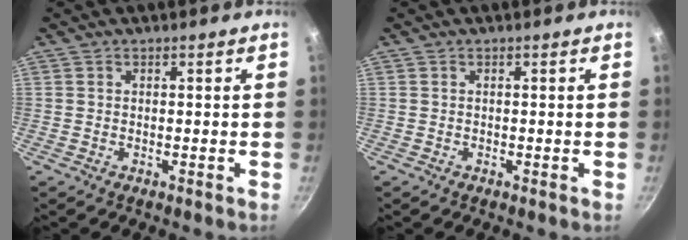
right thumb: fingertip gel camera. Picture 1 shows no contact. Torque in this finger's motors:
{"motor_torque": [-0.31, 1.36, -0.35, 0.03, 0.03]}